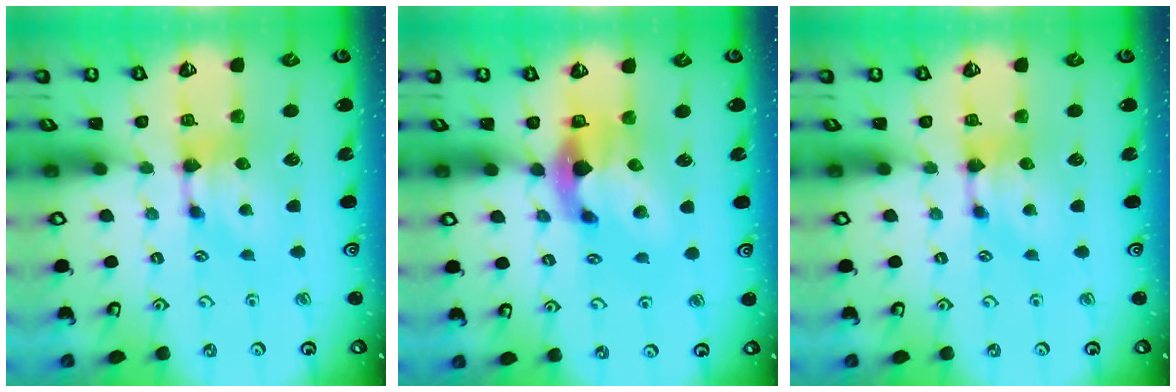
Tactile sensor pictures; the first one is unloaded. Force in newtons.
{"total": 5.5, "press": 5.1, "slide": 2.1}
{"total": 0.0}